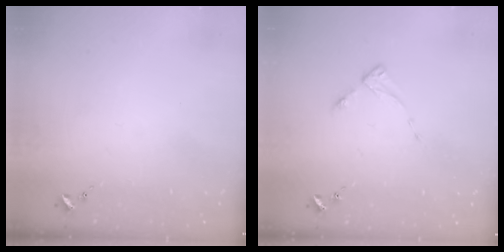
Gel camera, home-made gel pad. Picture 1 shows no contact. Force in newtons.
{"total": 3.7, "press": 3.6, "slide": 0.4}